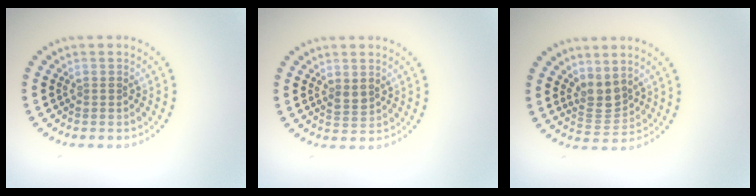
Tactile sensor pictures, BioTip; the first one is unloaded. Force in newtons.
{"total": 1.2, "press": 1.1, "slide": 0.4}
{"total": 2.8, "press": 2.2, "slide": 1.6}